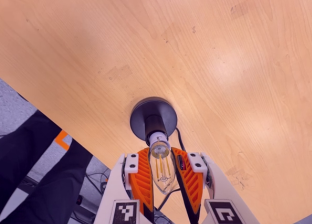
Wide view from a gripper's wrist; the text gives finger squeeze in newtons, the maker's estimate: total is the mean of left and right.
{"total": 13.7, "left": 13.3, "right": 14.1}